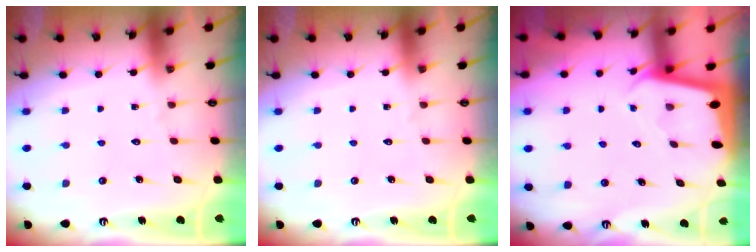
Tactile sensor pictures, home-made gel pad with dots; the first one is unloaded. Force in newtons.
{"total": 0.0}
{"total": 2.0, "press": 2.0, "slide": 0.1}